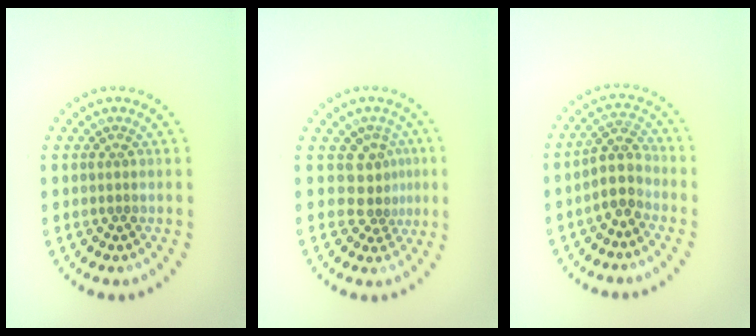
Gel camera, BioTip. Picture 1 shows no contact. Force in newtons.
{"total": 2.7, "press": 1.9, "slide": 2.0}
{"total": 2.7, "press": 2.2, "slide": 1.6}